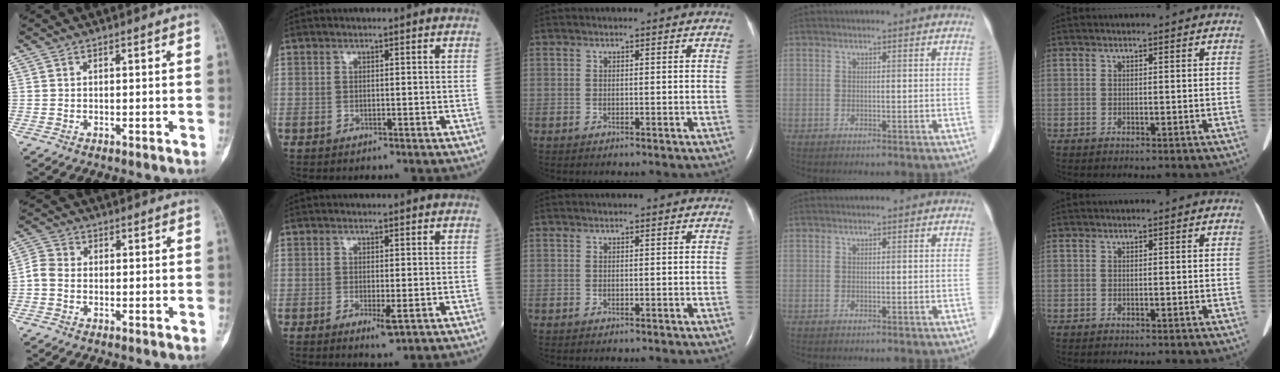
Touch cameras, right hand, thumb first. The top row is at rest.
{"thumb": {"total": 3.6, "force": [-0.9, 2.9, 1.9], "torque": [-0.038, 0.008, -0.027]}, "index": {"total": 2.7, "force": [-0.9, 0.4, 2.5], "torque": [-0.037, -0.007, -0.012]}}